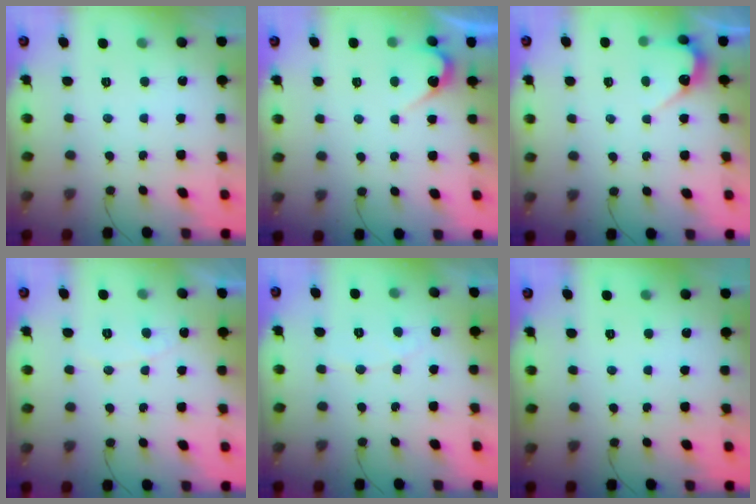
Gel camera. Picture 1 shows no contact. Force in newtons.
{"total": 4.1, "press": 4.1, "slide": 0.3}
{"total": 3.9, "press": 3.9, "slide": 0.2}
{"total": 4.0, "press": 4.0, "slide": 0.3}
{"total": 3.7, "press": 3.6, "slide": 0.2}
{"total": 0.0}